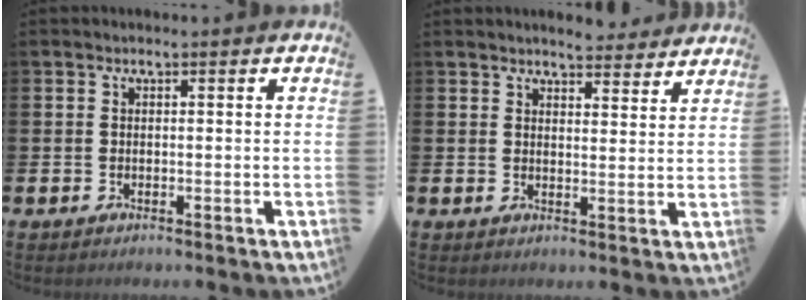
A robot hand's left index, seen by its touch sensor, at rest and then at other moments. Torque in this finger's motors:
{"motor_torque": [-0.18, -0.74, 0.46, 0.10]}